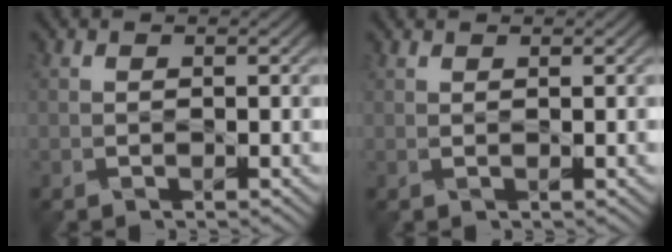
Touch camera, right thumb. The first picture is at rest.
{"total": 1.0, "force": [0.7, -0.4, 0.5], "torque": [-0.012, 0.005, 0.015]}